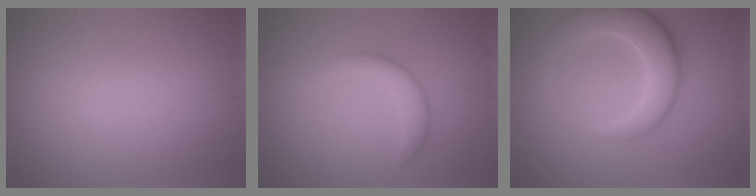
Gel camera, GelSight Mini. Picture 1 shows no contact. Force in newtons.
{"total": 3.3, "press": 3.3, "slide": 0.1}
{"total": 6.0, "press": 6.0, "slide": 0.2}